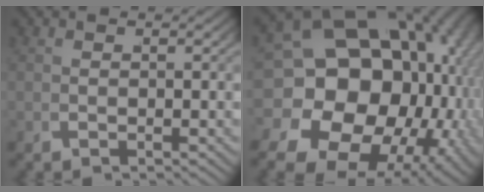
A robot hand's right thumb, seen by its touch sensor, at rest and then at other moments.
{"total": 27.4, "force": [1.1, 20.0, 18.7], "torque": [-0.317, -0.035, 0.015]}